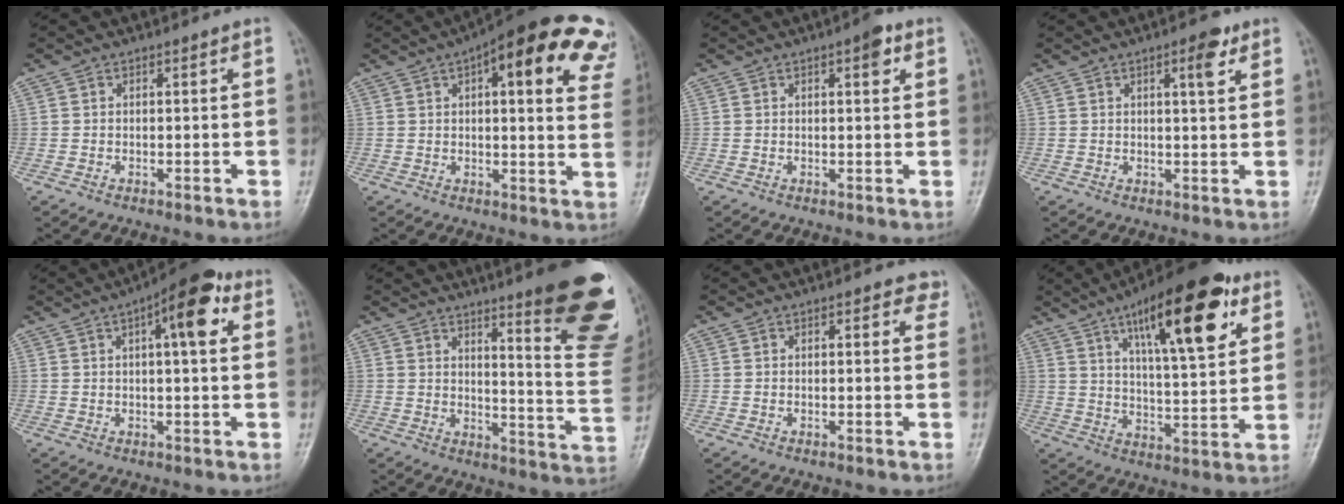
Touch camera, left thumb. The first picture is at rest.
{"total": 23.5, "force": [12.2, 7.4, 18.7], "torque": [-0.212, 0.000, 0.135]}
{"total": 5.1, "force": [2.5, 1.7, 4.1], "torque": [-0.044, -0.005, 0.027]}
{"total": 4.2, "force": [2.2, 1.0, 3.4], "torque": [-0.046, -0.010, 0.031]}
{"total": 10.4, "force": [3.9, 3.4, 9.0], "torque": [-0.114, 0.010, 0.047]}
{"total": 22.1, "force": [12.8, 4.0, 17.5], "torque": [-0.189, -0.082, 0.164]}
{"total": 2.5, "force": [1.4, 1.2, 1.8], "torque": [-0.008, -0.002, 0.011]}
{"total": 21.2, "force": [10.7, 6.6, 17.1], "torque": [-0.232, -0.033, 0.165]}